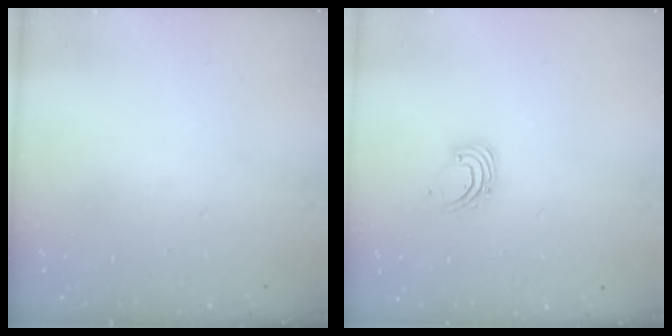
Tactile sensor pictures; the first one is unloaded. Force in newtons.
{"total": 2.6, "press": 2.6, "slide": 0.2}